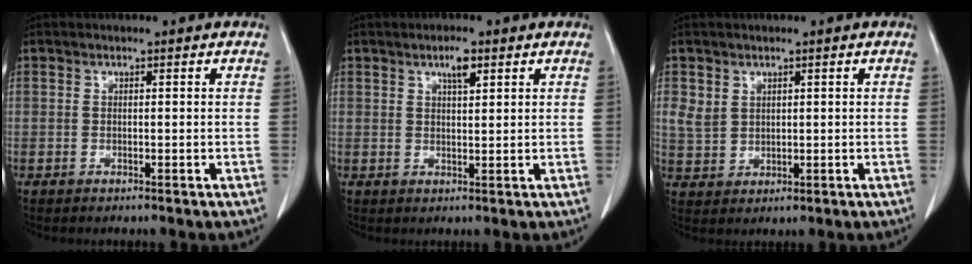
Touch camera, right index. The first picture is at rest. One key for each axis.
{"total": 2.8, "fx": 1.6, "fy": 0.6, "fz": 2.2, "tx": -0.040, "ty": 0.001, "tz": 0.027}
{"total": 3.8, "fx": 1.7, "fy": 3.1, "fz": 1.3, "tx": -0.026, "ty": -0.001, "tz": 0.044}